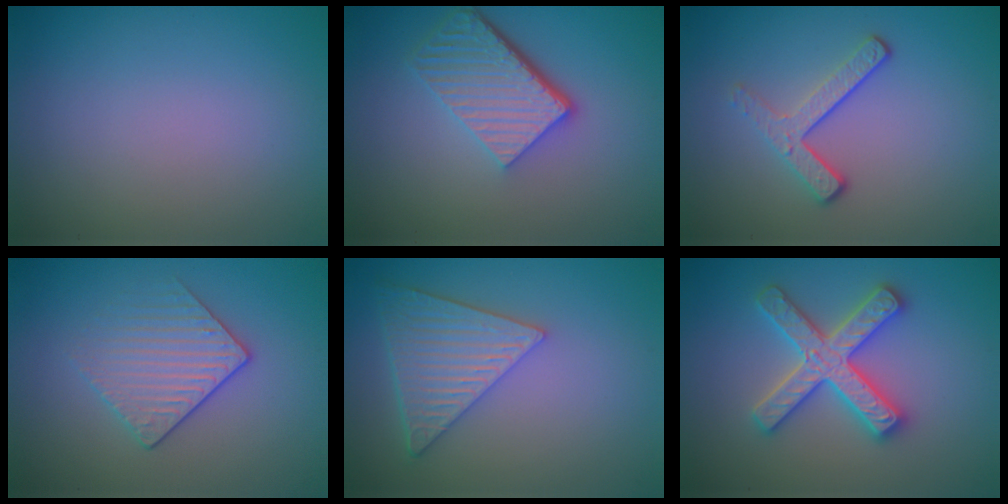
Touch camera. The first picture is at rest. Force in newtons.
{"total": 5.8, "press": 4.0, "slide": 4.2}
{"total": 3.0, "press": 2.2, "slide": 2.1}
{"total": 2.4, "press": 2.1, "slide": 1.1}
{"total": 5.9, "press": 4.4, "slide": 3.9}
{"total": 5.0, "press": 4.9, "slide": 0.8}